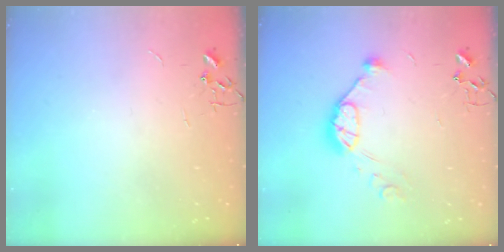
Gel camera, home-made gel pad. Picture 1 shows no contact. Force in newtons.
{"total": 11.1, "press": 11.0, "slide": 0.6}